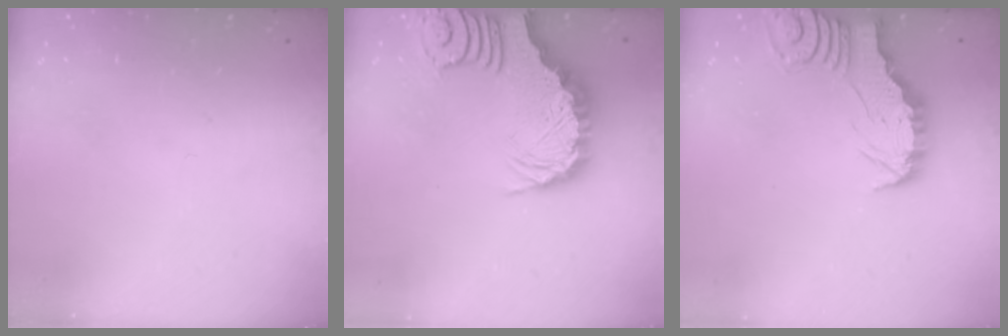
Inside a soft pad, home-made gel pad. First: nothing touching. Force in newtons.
{"total": 3.9, "press": 3.8, "slide": 0.7}
{"total": 2.6, "press": 2.6, "slide": 0.2}